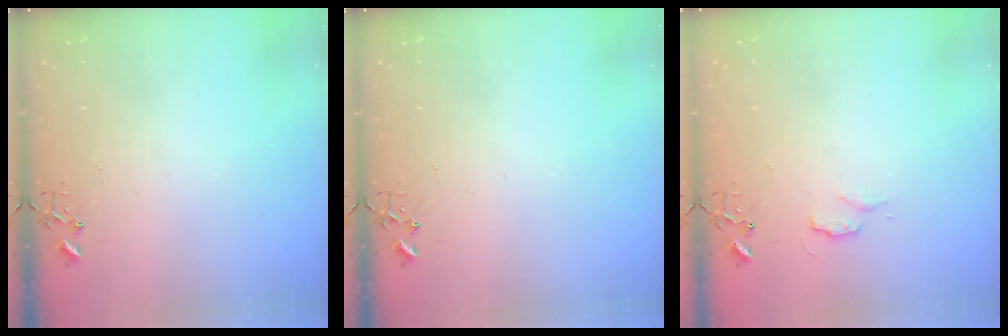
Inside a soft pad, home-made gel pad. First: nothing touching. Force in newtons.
{"total": 0.0}
{"total": 4.9, "press": 4.9, "slide": 0.6}